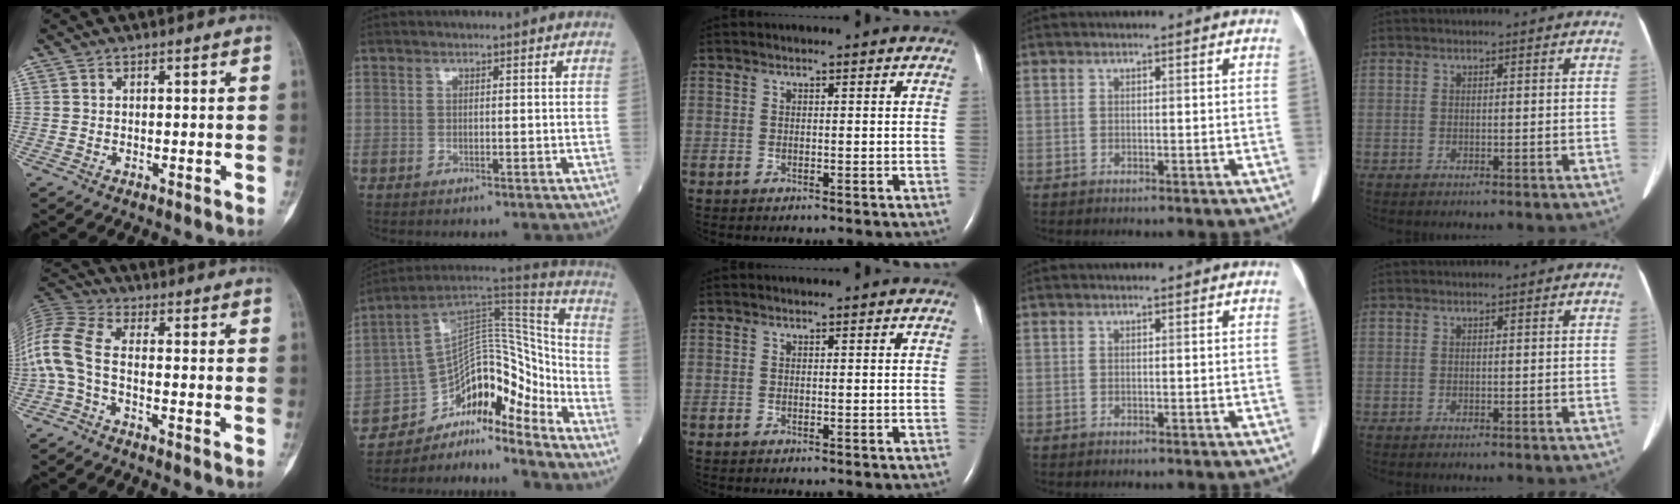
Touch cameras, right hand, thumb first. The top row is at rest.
{"thumb": {"total": 10.9, "force": [-3.0, 4.1, 9.6], "torque": [-0.236, 0.029, -0.068]}, "index": {"total": 11.8, "force": [-10.4, 3.3, 4.4], "torque": [-0.047, 0.087, -0.179]}}